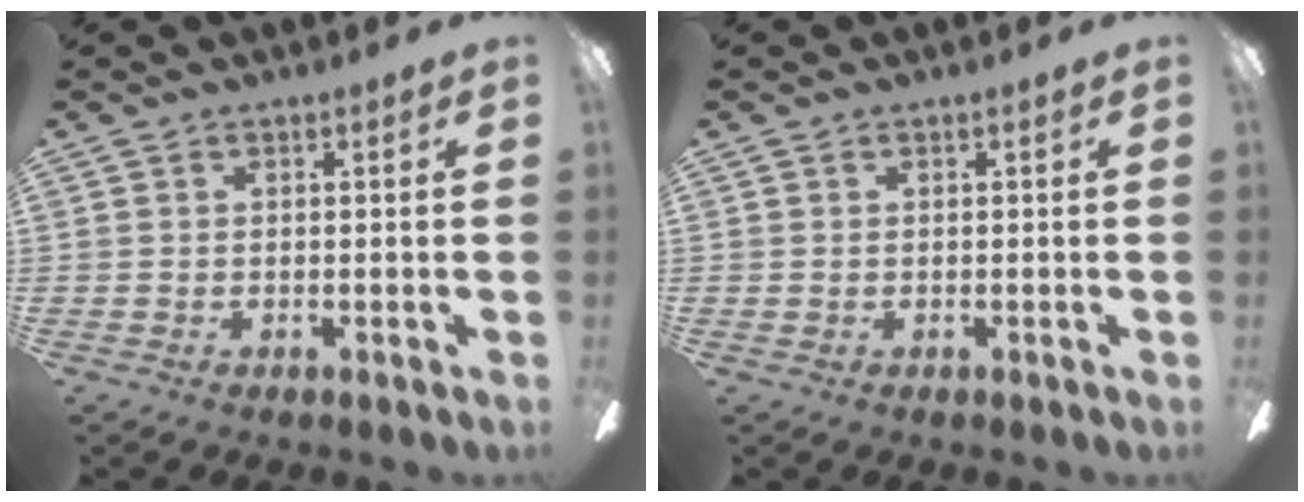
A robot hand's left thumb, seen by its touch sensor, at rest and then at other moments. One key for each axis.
{"total": 0.0}